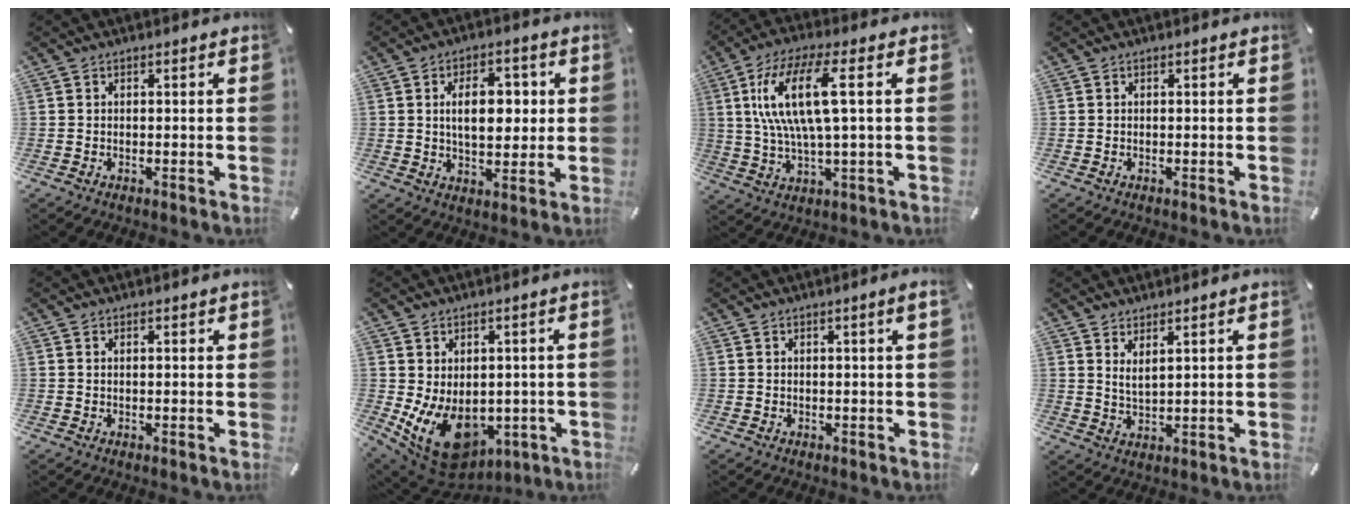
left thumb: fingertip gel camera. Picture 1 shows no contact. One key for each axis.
{"total": 10.2, "fx": 1.7, "fy": 6.3, "fz": 7.8, "tx": -0.126, "ty": 0.000, "tz": 0.022}
{"total": 15.1, "fx": 3.1, "fy": 4.1, "fz": 14.2, "tx": -0.297, "ty": -0.003, "tz": 0.044}
{"total": 0.0}
{"total": 0.7, "fx": 0.4, "fy": 0.1, "fz": 0.6, "tx": -0.011, "ty": 0.000, "tz": 0.008}
{"total": 13.5, "fx": -4.0, "fy": 9.8, "fz": 8.4, "tx": -0.128, "ty": 0.003, "tz": -0.062}
{"total": 1.9, "fx": 0.6, "fy": 0.1, "fz": 1.8, "tx": -0.033, "ty": 0.000, "tz": 0.009}
{"total": 3.2, "fx": 2.5, "fy": 0.5, "fz": 1.9, "tx": -0.043, "ty": -0.010, "tz": 0.046}